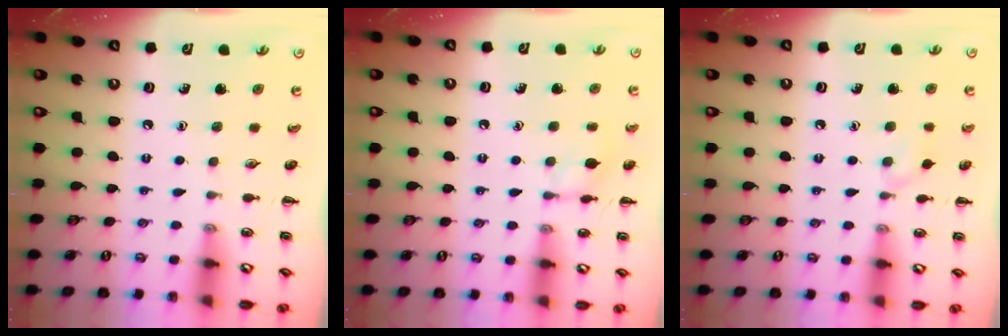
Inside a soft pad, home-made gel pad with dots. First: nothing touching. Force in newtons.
{"total": 6.9, "press": 6.7, "slide": 1.7}
{"total": 4.8, "press": 4.4, "slide": 1.8}